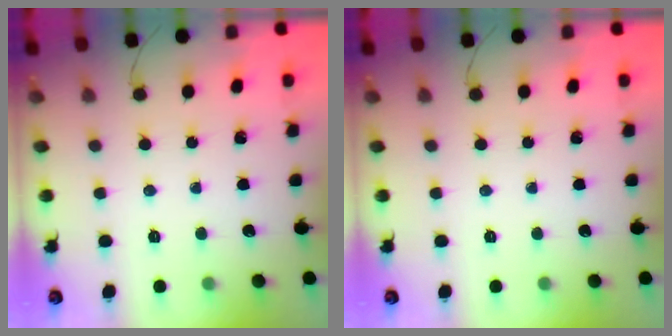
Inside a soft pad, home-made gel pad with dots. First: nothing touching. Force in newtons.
{"total": 0.0}